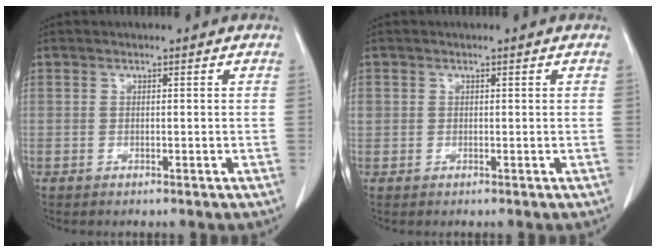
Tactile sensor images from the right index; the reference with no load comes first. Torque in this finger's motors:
{"motor_torque": [1.02, 0.04, 0.48, 0.15]}